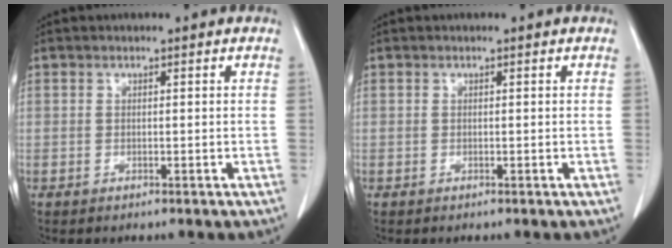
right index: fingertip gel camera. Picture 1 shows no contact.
{"total": 0.0}